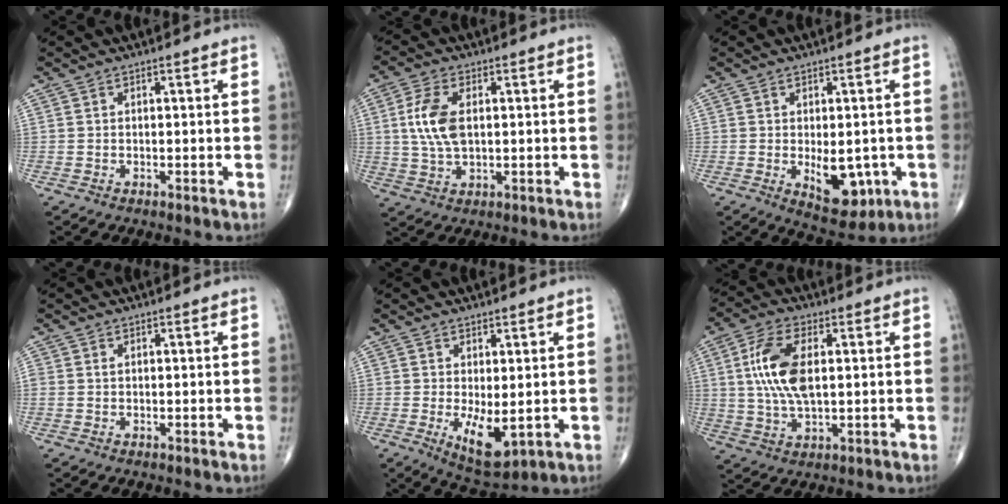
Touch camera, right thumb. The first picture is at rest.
{"total": 8.3, "force": [1.2, 4.4, 6.9], "torque": [-0.150, -0.001, 0.025]}
{"total": 8.8, "force": [-1.8, 4.7, 7.2], "torque": [-0.074, -0.011, -0.011]}
{"total": 0.6, "force": [0.1, 0.5, 0.4], "torque": [-0.012, 0.003, 0.004]}
{"total": 7.2, "force": [-0.9, 3.0, 6.5], "torque": [-0.099, -0.021, 0.000]}
{"total": 11.4, "force": [1.8, 5.3, 9.9], "torque": [-0.207, 0.001, 0.035]}